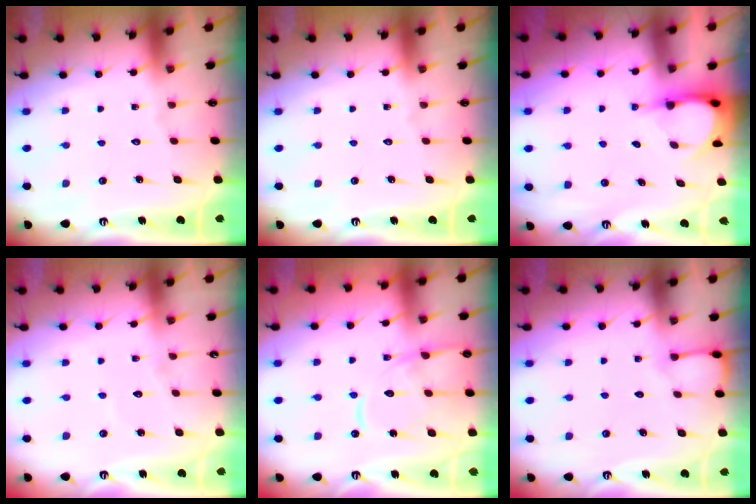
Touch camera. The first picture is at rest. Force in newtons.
{"total": 0.0}
{"total": 3.9, "press": 3.9, "slide": 0.2}
{"total": 4.4, "press": 4.4, "slide": 0.4}
{"total": 13.4, "press": 13.4, "slide": 1.4}
{"total": 2.9, "press": 2.9, "slide": 0.3}